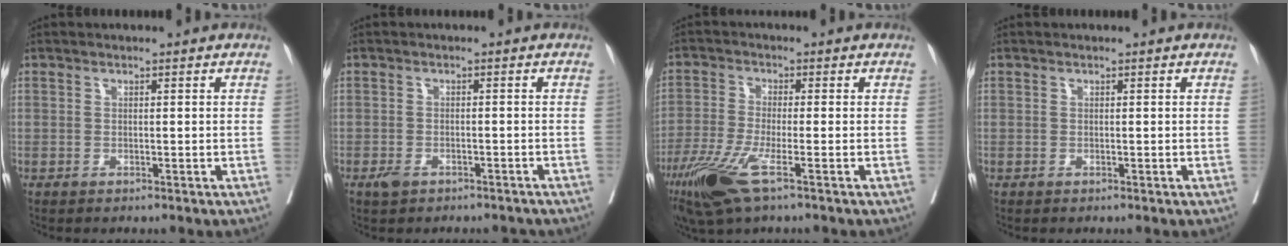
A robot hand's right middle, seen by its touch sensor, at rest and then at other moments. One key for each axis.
{"total": 3.2, "fx": -2.5, "fy": 1.5, "fz": 1.5, "tx": -0.024, "ty": 0.000, "tz": -0.035}
{"total": 8.6, "fx": -4.7, "fy": 1.1, "fz": 7.2, "tx": -0.148, "ty": -0.021, "tz": -0.088}
{"total": 0.0}